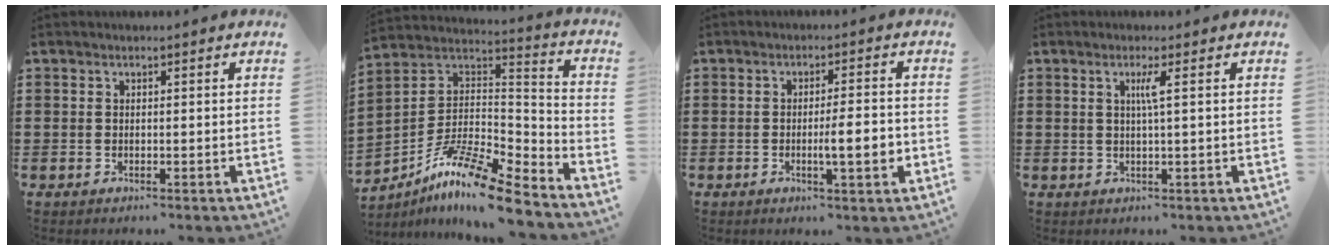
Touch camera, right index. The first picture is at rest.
{"total": 12.0, "force": [-9.5, 1.6, 7.2], "torque": [-0.144, 0.009, -0.190]}
{"total": 5.9, "force": [-1.1, 1.0, 5.7], "torque": [-0.085, -0.007, -0.021]}
{"total": 2.3, "force": [0.5, -0.4, 2.2], "torque": [-0.044, -0.004, 0.005]}